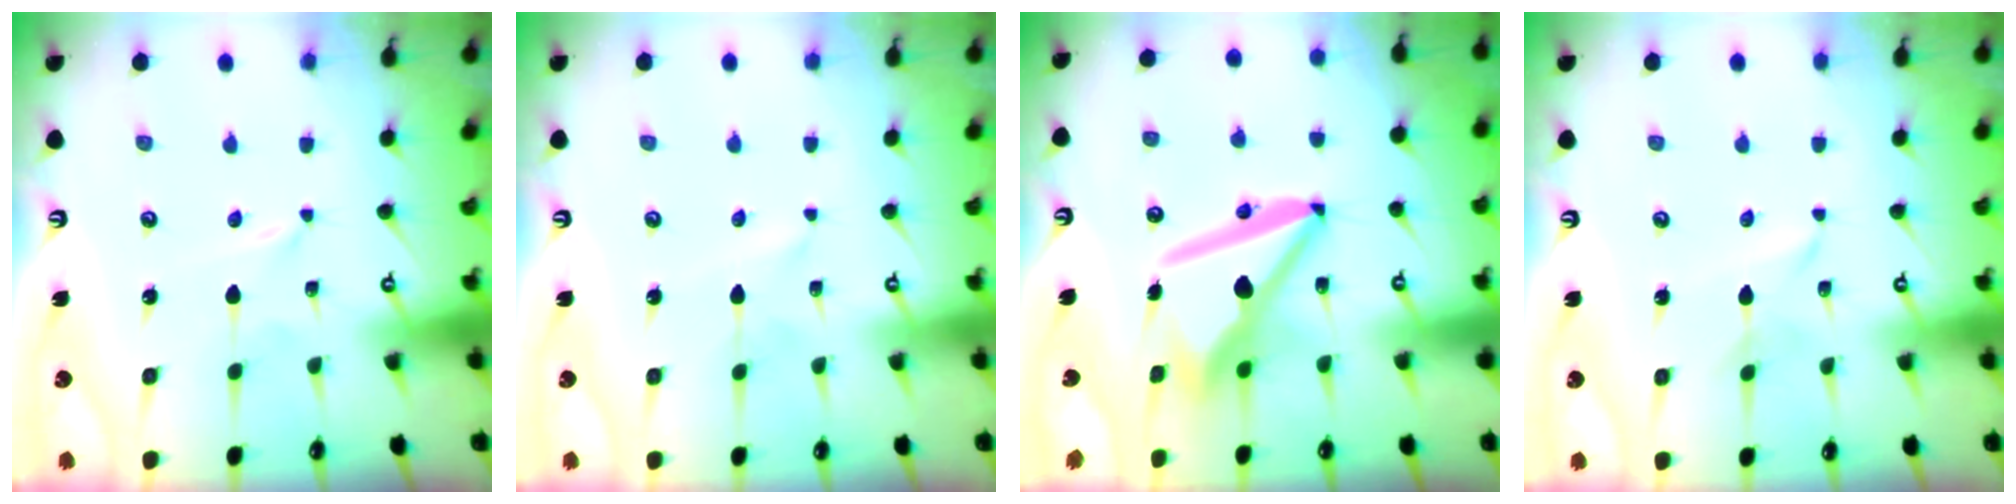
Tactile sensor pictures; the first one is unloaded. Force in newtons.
{"total": 1.6, "press": 1.6, "slide": 0.1}
{"total": 13.7, "press": 13.6, "slide": 1.3}
{"total": 1.4, "press": 1.4, "slide": 0.2}